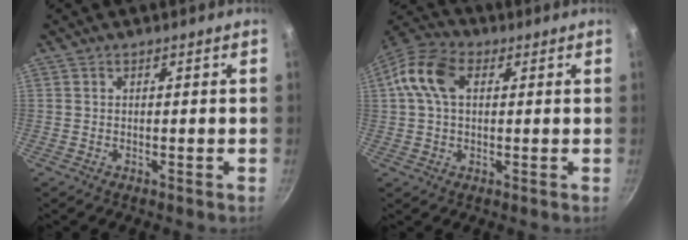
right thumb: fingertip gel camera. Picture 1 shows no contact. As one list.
[{"total": 10.1, "force": [2.3, 6.6, 7.3], "torque": [-0.131, 0.019, 0.028]}]